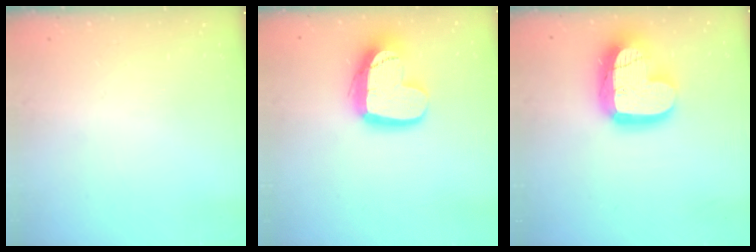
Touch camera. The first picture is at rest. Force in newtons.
{"total": 19.0, "press": 18.9, "slide": 1.6}
{"total": 19.8, "press": 19.8, "slide": 1.5}